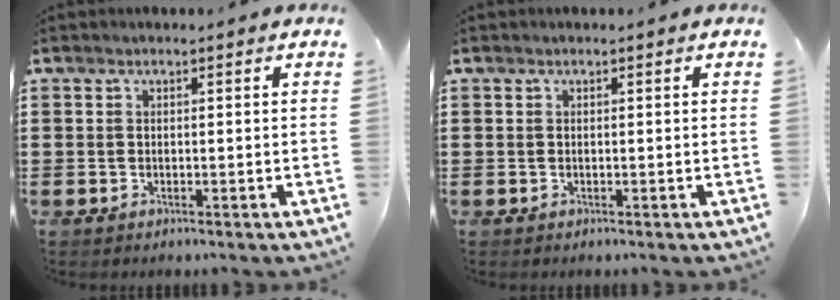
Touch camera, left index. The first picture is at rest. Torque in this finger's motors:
{"motor_torque": [-0.09, 0.12, 0.00, 0.01]}